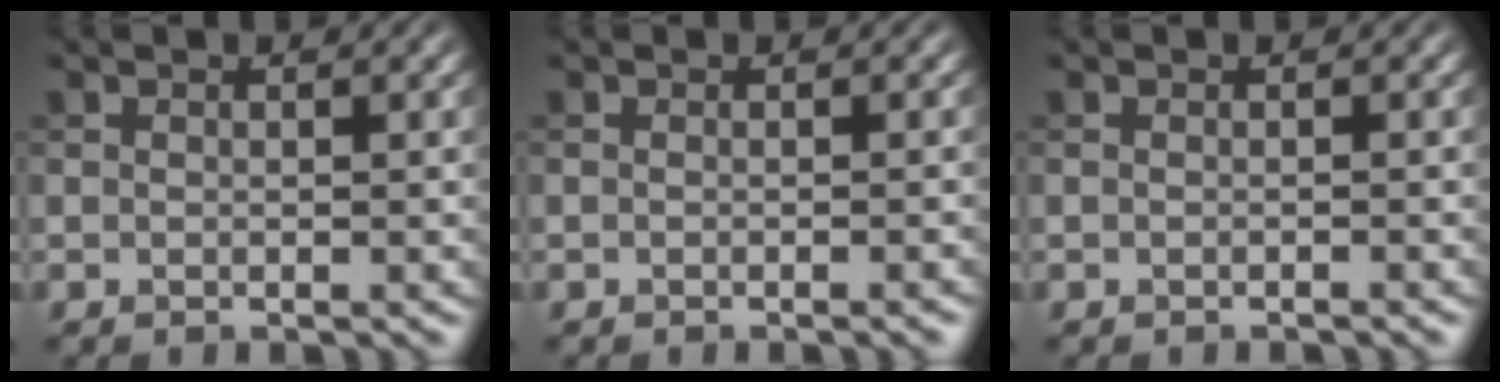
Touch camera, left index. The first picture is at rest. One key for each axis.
{"total": 1.0, "fx": -0.4, "fy": 0.3, "fz": 0.9, "tx": -0.007, "ty": -0.003, "tz": -0.012}
{"total": 0.7, "fx": -0.6, "fy": 0.0, "fz": 0.3, "tx": -0.002, "ty": -0.001, "tz": -0.013}